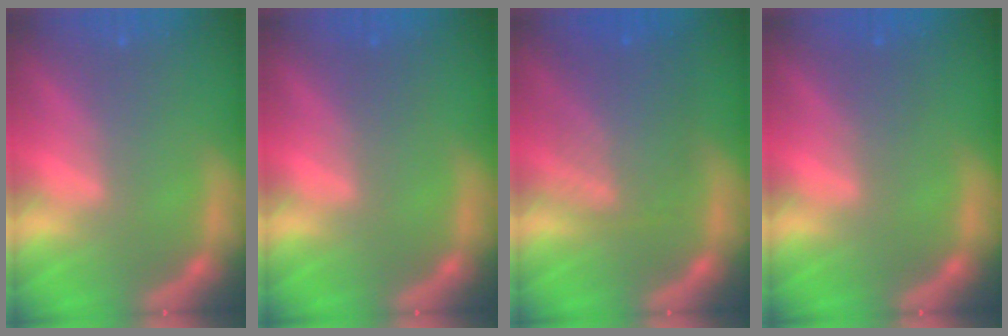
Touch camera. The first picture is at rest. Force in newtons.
{"total": 1.0}
{"total": 6.6}
{"total": 1.5}